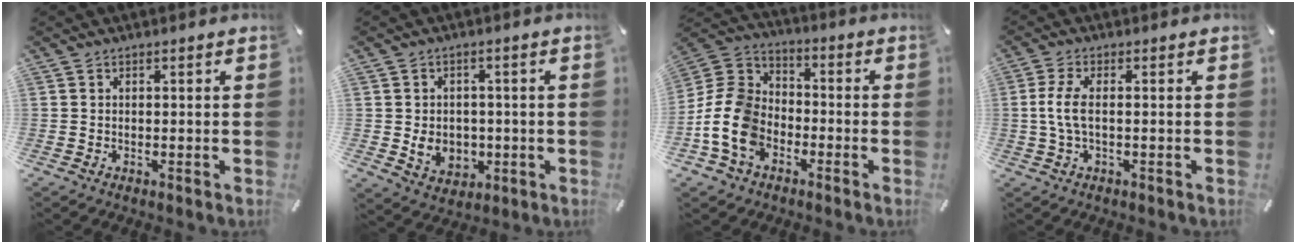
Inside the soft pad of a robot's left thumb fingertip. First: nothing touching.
{"total": 6.8, "force": [-1.0, 5.9, 3.2], "torque": [-0.056, 0.000, -0.018]}
{"total": 13.7, "force": [-5.8, 10.4, 6.6], "torque": [-0.159, 0.033, -0.106]}
{"total": 5.3, "force": [-0.2, 1.6, 5.0], "torque": [-0.119, -0.009, -0.011]}